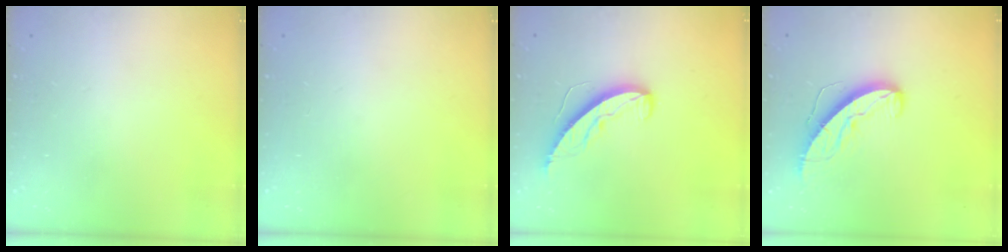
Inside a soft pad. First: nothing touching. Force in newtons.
{"total": 0.0}
{"total": 8.4, "press": 8.4, "slide": 0.6}
{"total": 9.1, "press": 9.1, "slide": 0.2}